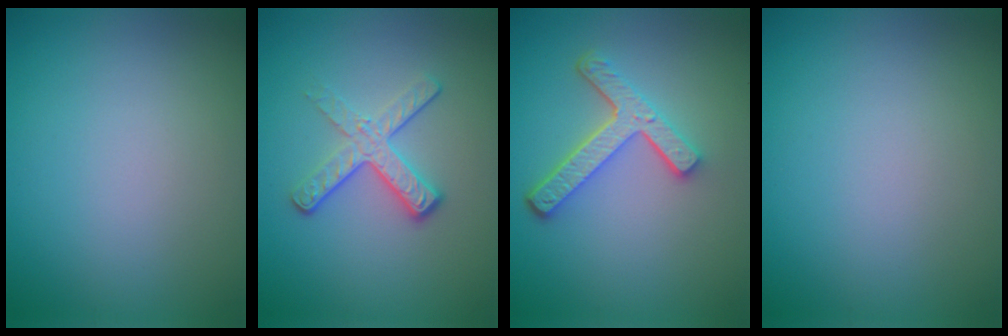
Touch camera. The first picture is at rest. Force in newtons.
{"total": 3.5, "press": 2.4, "slide": 2.5}
{"total": 4.4, "press": 3.3, "slide": 2.8}
{"total": 0.0}